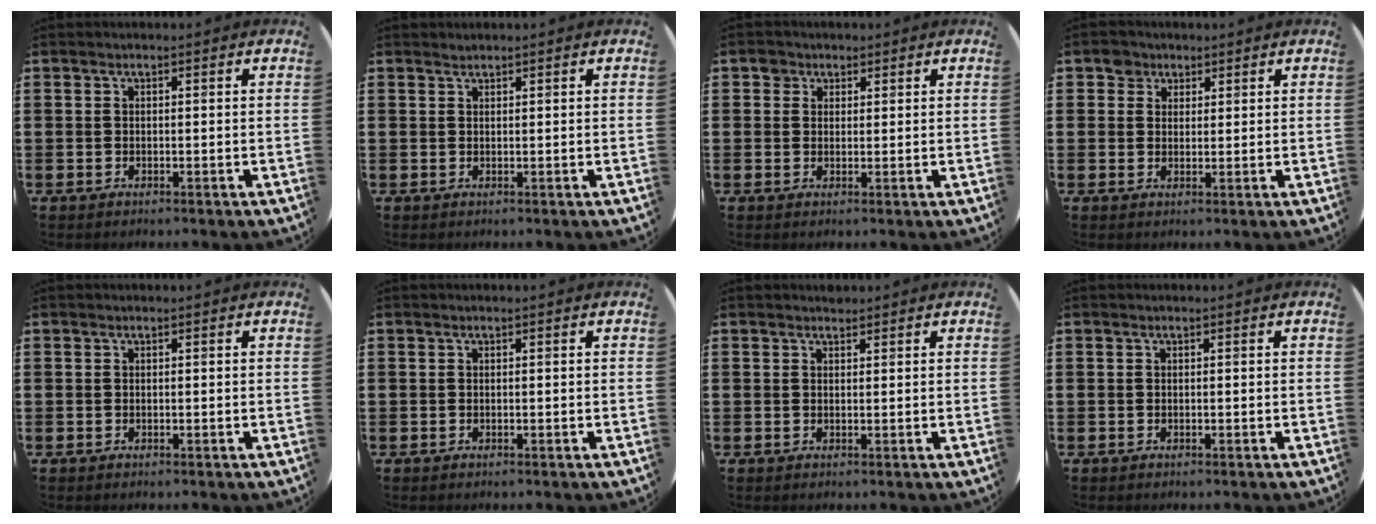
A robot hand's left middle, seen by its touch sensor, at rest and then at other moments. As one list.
[{"total": 0.6, "force": [0.6, 0.0, 0.0], "torque": [-0.001, 0.000, 0.012]}, {"total": 2.1, "force": [1.5, 1.5, 0.2], "torque": [0.009, 0.000, 0.026]}, {"total": 2.7, "force": [2.0, 1.9, 0.1], "torque": [0.007, 0.000, 0.036]}, {"total": 0.0}, {"total": 0.0}, {"total": 0.8, "force": [0.8, 0.2, -0.1], "torque": [0.000, 0.003, 0.016]}, {"total": 0.0}]